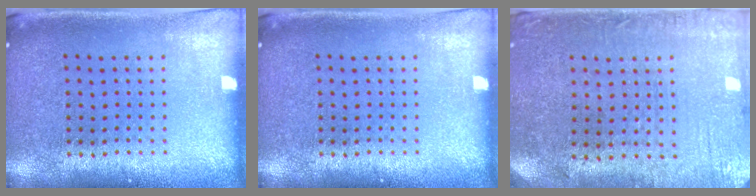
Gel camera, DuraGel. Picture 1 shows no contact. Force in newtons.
{"total": 0.0}
{"total": 0.6, "press": 0.3, "slide": 0.5}